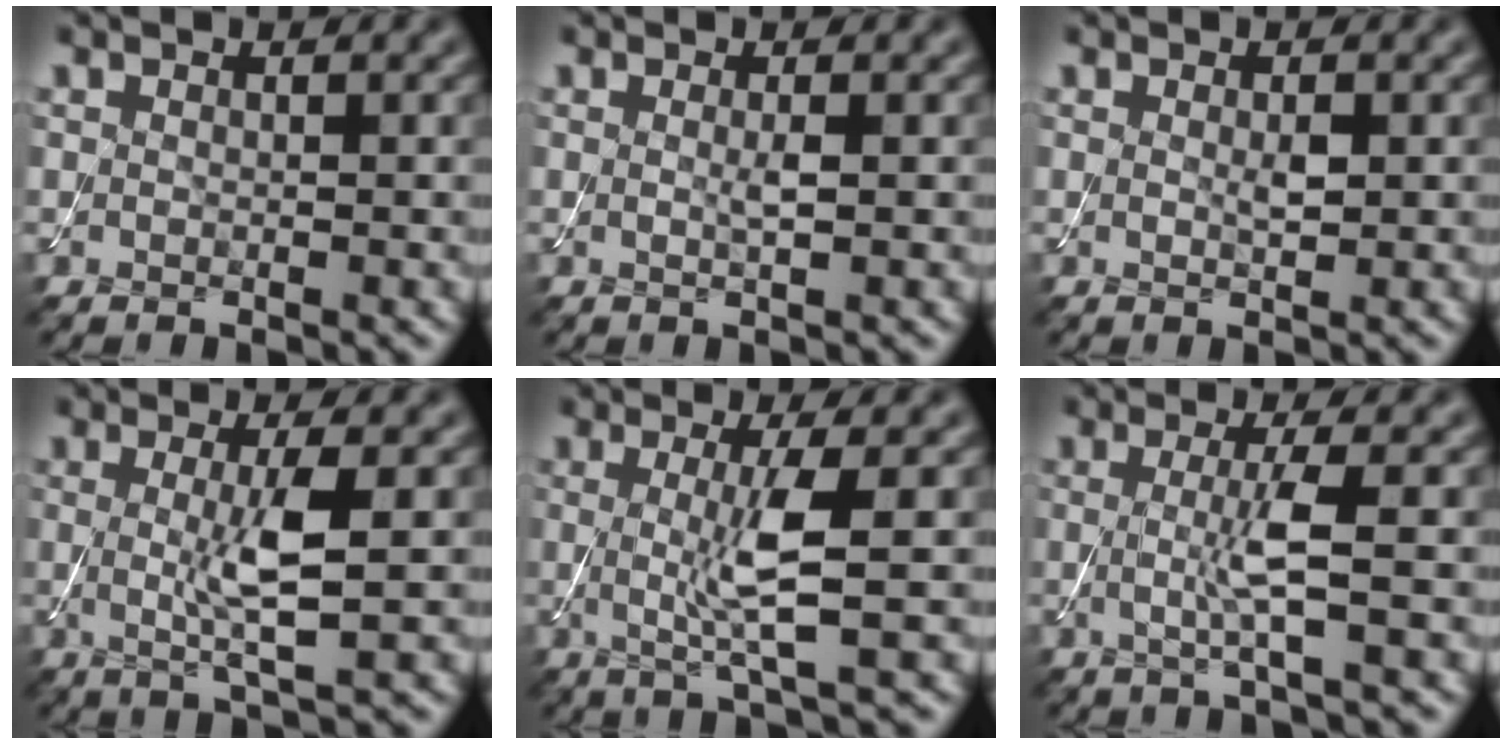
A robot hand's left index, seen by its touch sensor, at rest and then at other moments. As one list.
[{"total": 0.9, "force": [0.0, 0.1, 0.9], "torque": [-0.022, 0.000, 0.000]}, {"total": 1.1, "force": [0.1, 0.4, 1.0], "torque": [-0.022, -0.001, 0.002]}, {"total": 4.2, "force": [0.1, 0.7, 4.1], "torque": [-0.079, -0.008, 0.002]}, {"total": 4.4, "force": [0.0, 0.6, 4.4], "torque": [-0.085, -0.008, 0.001]}, {"total": 3.3, "force": [-0.1, 0.4, 3.2], "torque": [-0.068, -0.007, -0.006]}]